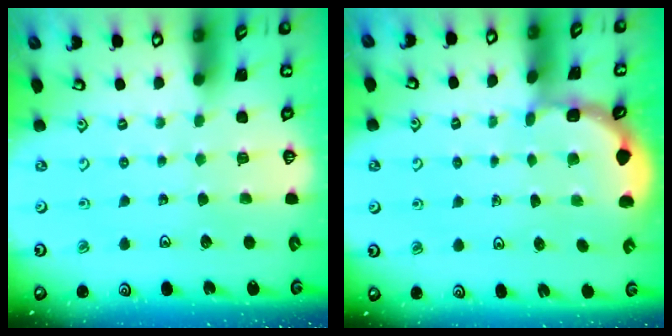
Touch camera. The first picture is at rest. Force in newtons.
{"total": 1.9, "press": 1.9, "slide": 0.1}